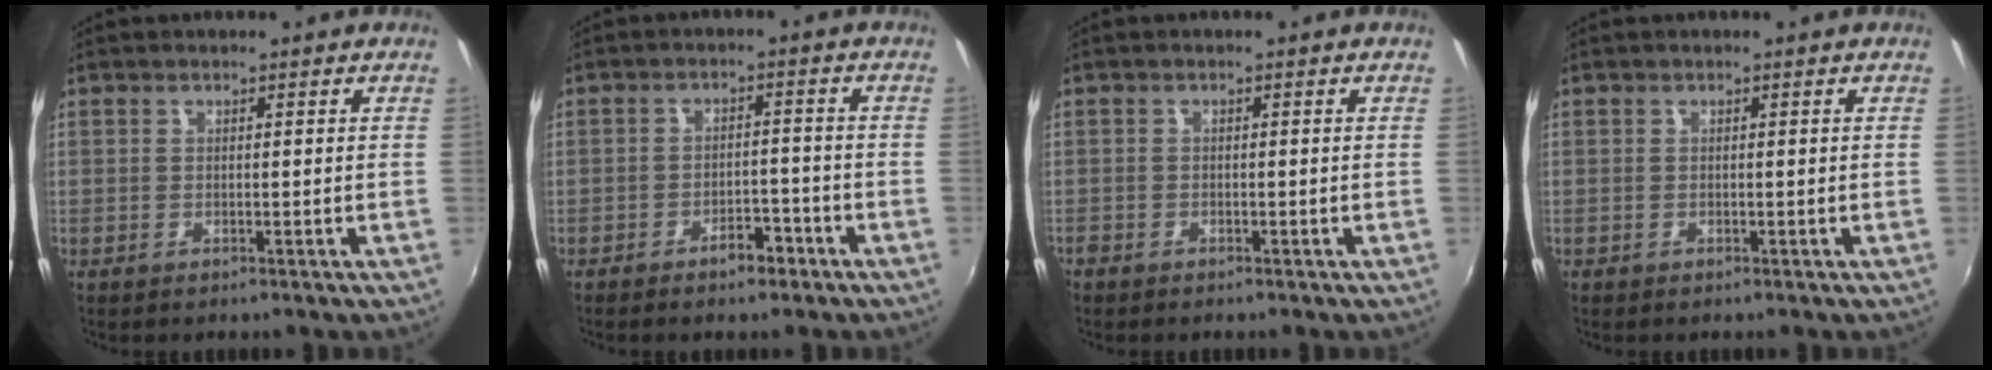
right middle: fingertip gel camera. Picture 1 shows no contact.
{"total": 4.1, "force": [-3.0, 1.7, 2.2], "torque": [-0.043, 0.006, -0.038]}
{"total": 1.3, "force": [-1.1, 0.6, 0.2], "torque": [-0.009, -0.004, -0.023]}
{"total": 0.0}